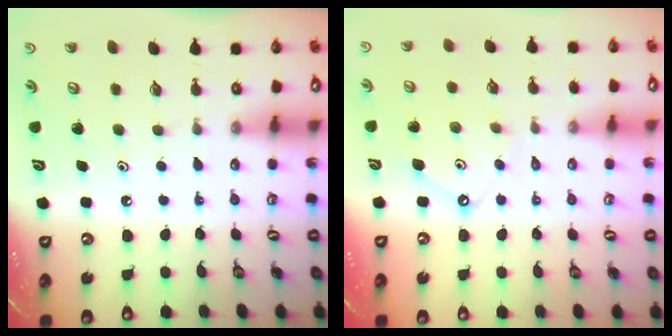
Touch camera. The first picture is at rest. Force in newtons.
{"total": 4.7, "press": 4.6, "slide": 0.5}